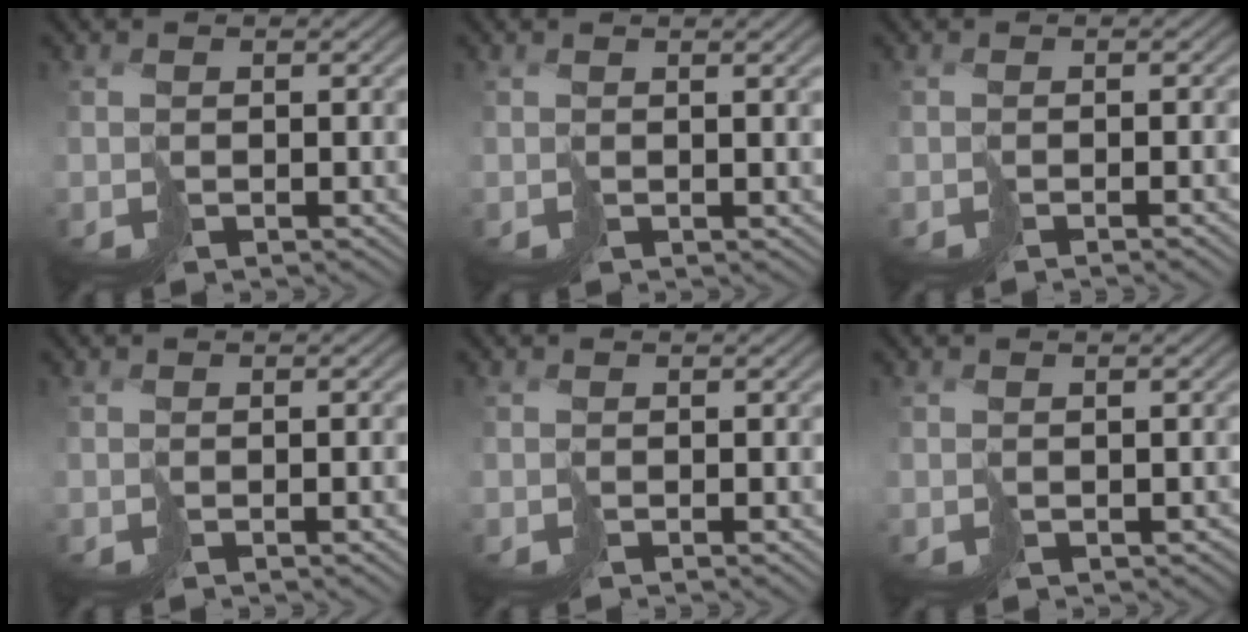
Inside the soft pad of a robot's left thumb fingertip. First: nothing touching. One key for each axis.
{"total": 1.8, "fx": 1.1, "fy": -0.3, "fz": 1.4, "tx": -0.022, "ty": 0.004, "tz": 0.024}
{"total": 1.7, "fx": -1.3, "fy": -0.5, "fz": 0.9, "tx": -0.010, "ty": 0.002, "tz": -0.019}
{"total": 1.1, "fx": -0.7, "fy": 0.0, "fz": 0.9, "tx": -0.009, "ty": 0.003, "tz": -0.009}
{"total": 0.7, "fx": -0.6, "fy": -0.3, "fz": 0.1, "tx": 0.001, "ty": 0.002, "tz": -0.011}
{"total": 0.8, "fx": -0.4, "fy": 0.7, "fz": 0.3, "tx": 0.002, "ty": -0.003, "tz": -0.007}